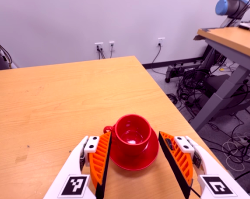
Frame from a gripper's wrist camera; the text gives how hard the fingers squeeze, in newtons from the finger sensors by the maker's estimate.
{"total": 0.5, "left": 0.3, "right": 0.8}